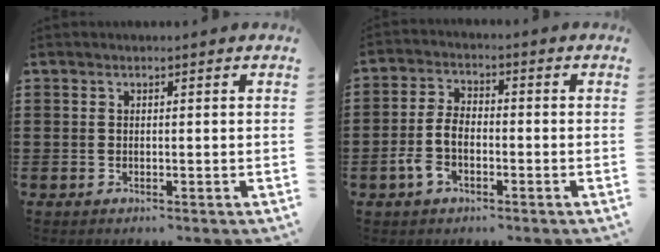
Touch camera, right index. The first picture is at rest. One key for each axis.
{"total": 5.6, "fx": -2.0, "fy": 3.1, "fz": 4.3, "tx": -0.102, "ty": 0.001, "tz": -0.041}